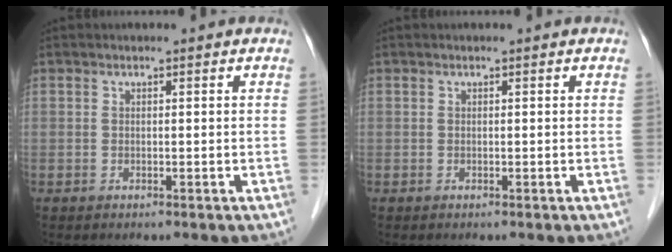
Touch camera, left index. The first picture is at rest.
{"total": 0.0}